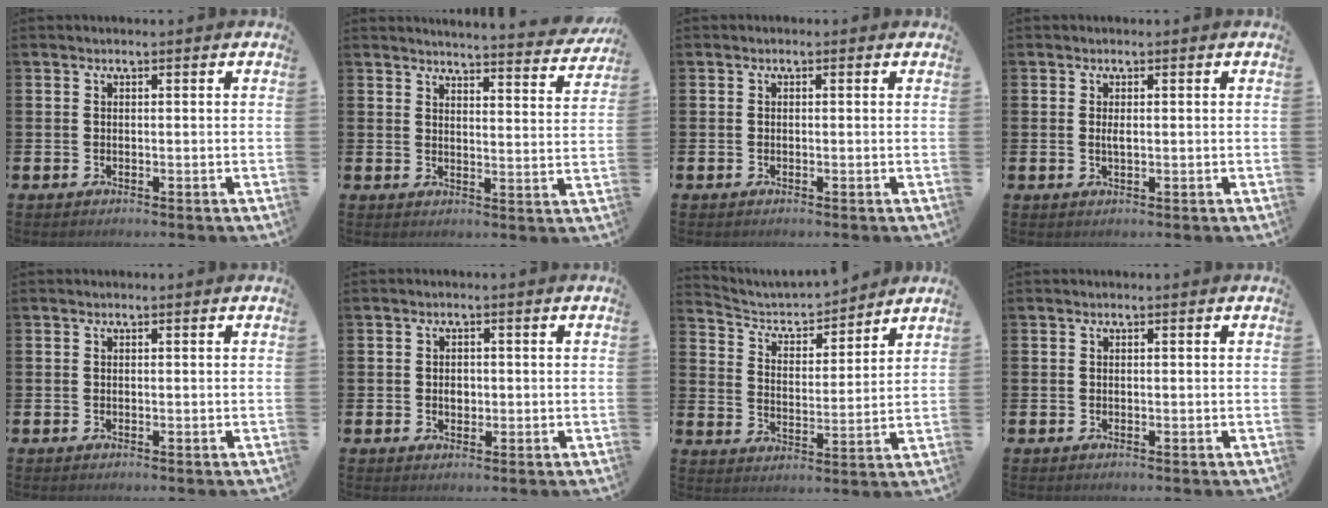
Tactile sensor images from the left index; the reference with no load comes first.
{"total": 4.3, "force": [4.3, -0.2, 0.6], "torque": [-0.017, -0.036, 0.072]}
{"total": 0.0}
{"total": 1.0, "force": [0.2, 0.3, 0.9], "torque": [-0.013, 0.000, 0.002]}
{"total": 0.0}
{"total": 1.7, "force": [0.0, 1.3, 1.0], "torque": [0.000, 0.000, -0.007]}
{"total": 5.1, "force": [4.8, 1.2, 1.2], "torque": [-0.053, -0.035, 0.080]}
{"total": 0.0}